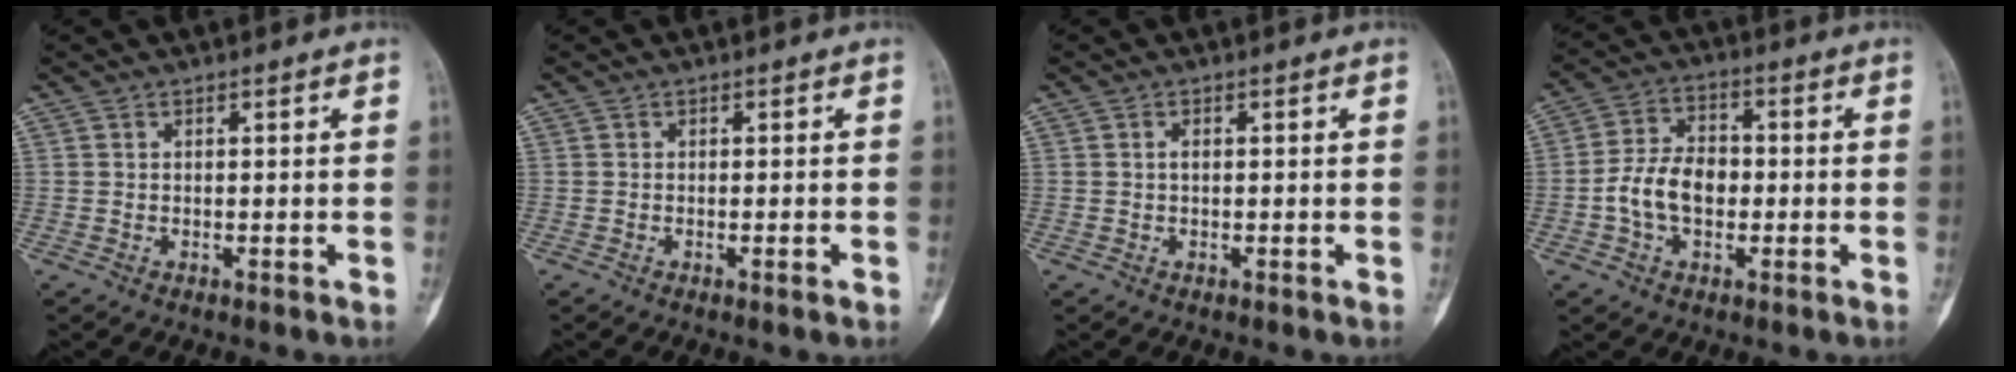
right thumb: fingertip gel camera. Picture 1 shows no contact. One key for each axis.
{"total": 1.1, "fx": -0.5, "fy": 0.1, "fz": 1.0, "tx": -0.018, "ty": -0.002, "tz": -0.006}
{"total": 0.9, "fx": 0.0, "fy": 0.5, "fz": 0.7, "tx": -0.015, "ty": 0.001, "tz": -0.001}
{"total": 9.1, "fx": -1.4, "fy": 6.1, "fz": 6.6, "tx": -0.116, "ty": 0.024, "tz": -0.033}